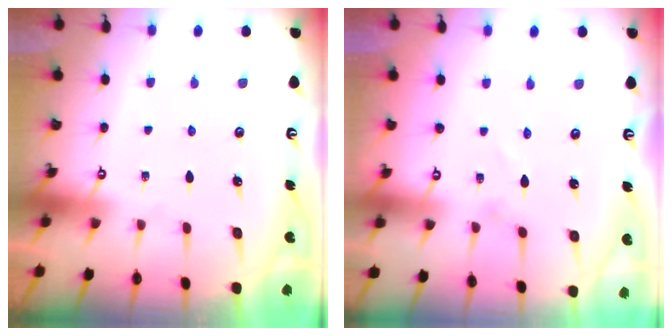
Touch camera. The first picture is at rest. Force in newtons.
{"total": 1.4, "press": 1.4, "slide": 0.1}